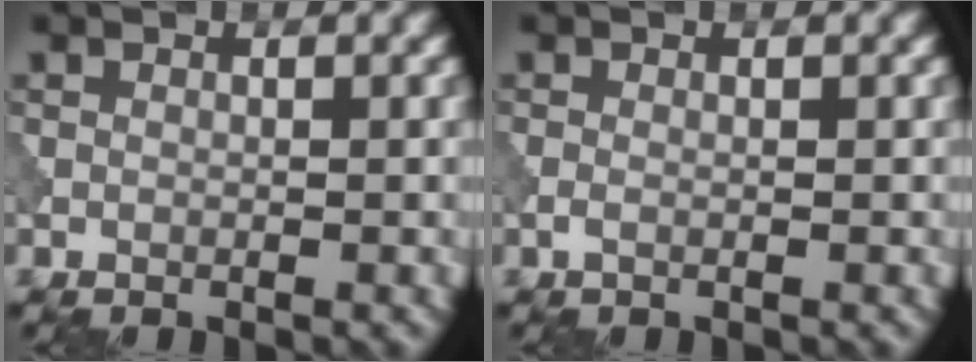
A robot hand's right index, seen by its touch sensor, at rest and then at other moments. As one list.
[{"total": 0.6, "force": [-0.3, 0.2, 0.5], "torque": [-0.014, 0.000, -0.007]}]